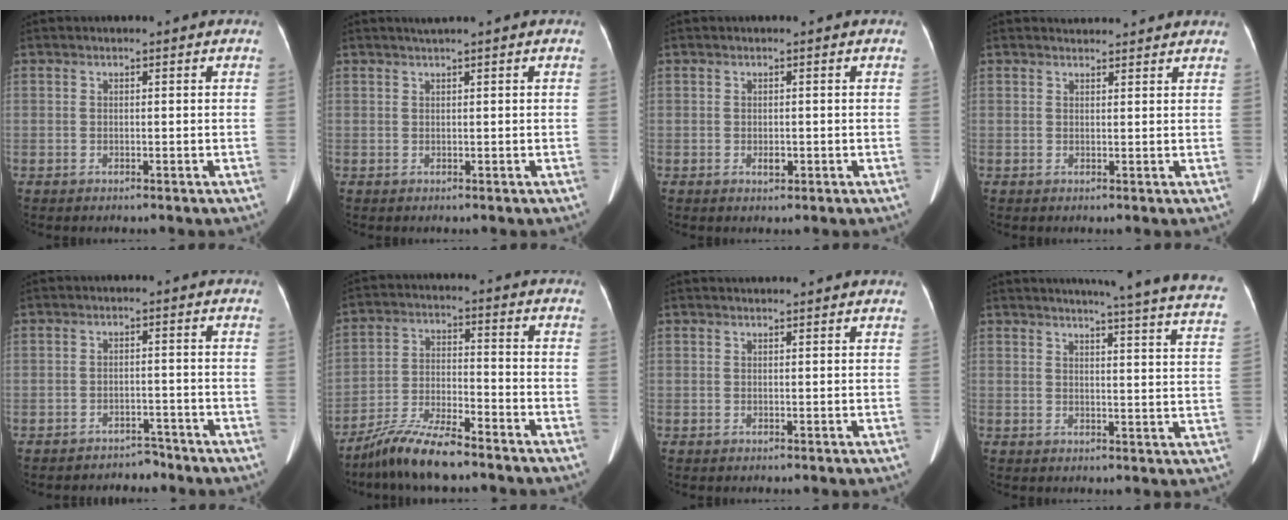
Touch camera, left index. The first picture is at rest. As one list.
[{"total": 1.1, "force": [0.8, -0.3, 0.7], "torque": [-0.016, 0.005, 0.021]}, {"total": 1.1, "force": [-0.5, 0.6, 0.8], "torque": [-0.016, -0.003, -0.004]}, {"total": 4.6, "force": [4.5, 0.8, 0.7], "torque": [-0.012, 0.023, 0.050]}, {"total": 3.9, "force": [-3.7, 1.2, -0.4], "torque": [0.006, -0.001, -0.053]}, {"total": 9.1, "force": [-7.8, 0.9, 4.5], "torque": [-0.095, -0.015, -0.142]}, {"total": 4.1, "force": [4.0, 0.1, 1.1], "torque": [-0.015, 0.027, 0.045]}, {"total": 22.3, "force": [20.3, -0.5, 9.3], "torque": [-0.121, -0.077, 0.219]}]